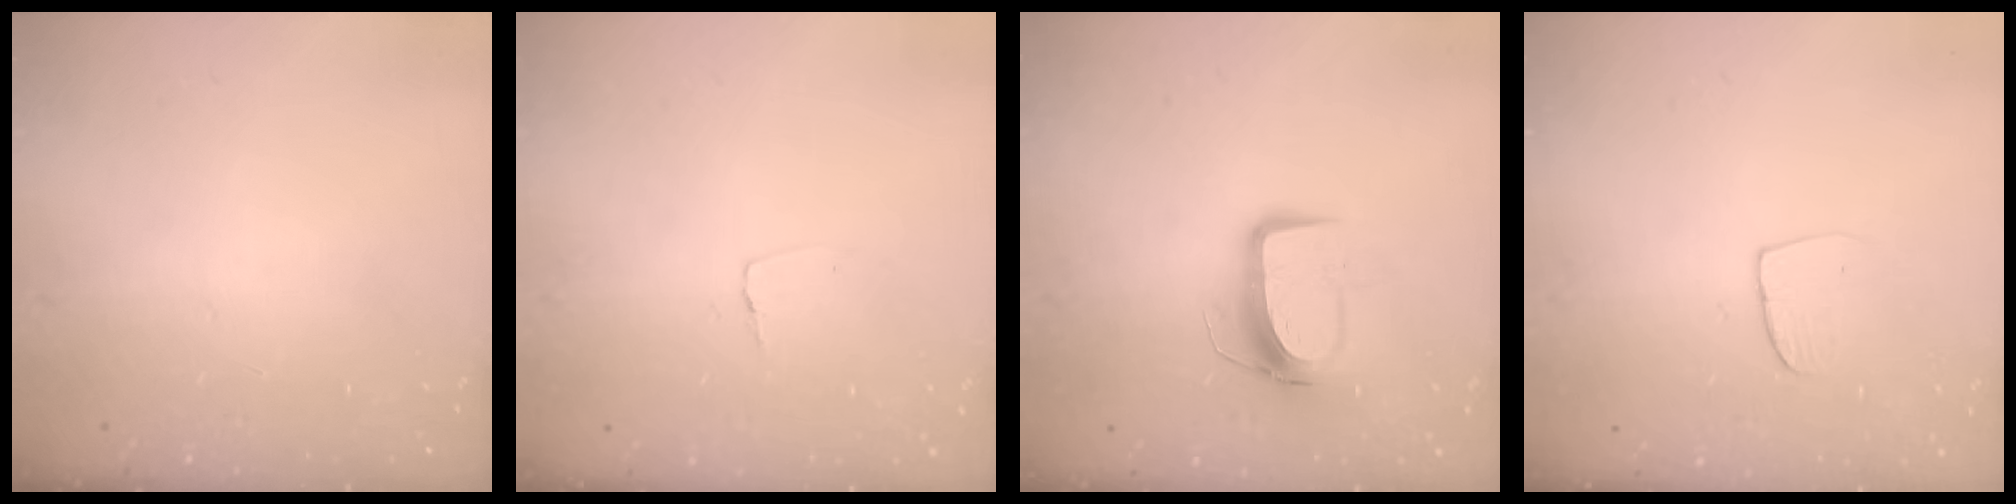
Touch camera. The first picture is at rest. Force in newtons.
{"total": 2.6, "press": 2.6, "slide": 0.2}
{"total": 10.5, "press": 10.4, "slide": 0.9}
{"total": 4.2, "press": 4.2, "slide": 0.3}